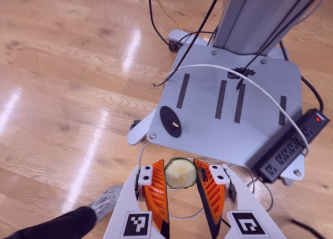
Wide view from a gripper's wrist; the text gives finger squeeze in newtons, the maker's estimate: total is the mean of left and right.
{"total": 7.4, "left": 7.2, "right": 7.5}